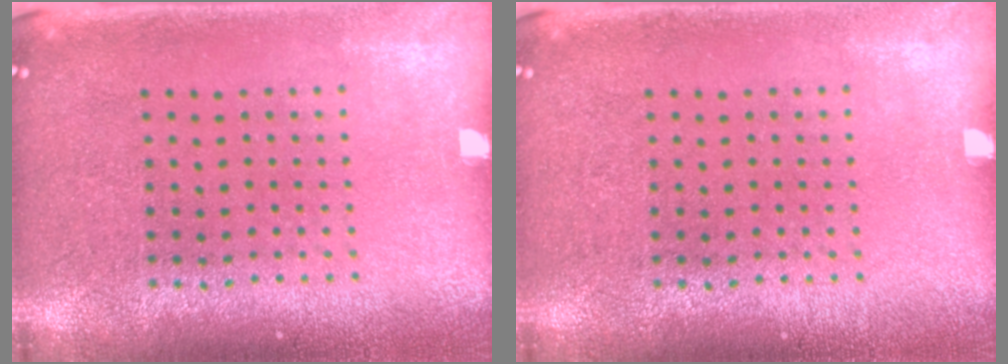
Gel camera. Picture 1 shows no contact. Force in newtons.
{"total": 0.0}